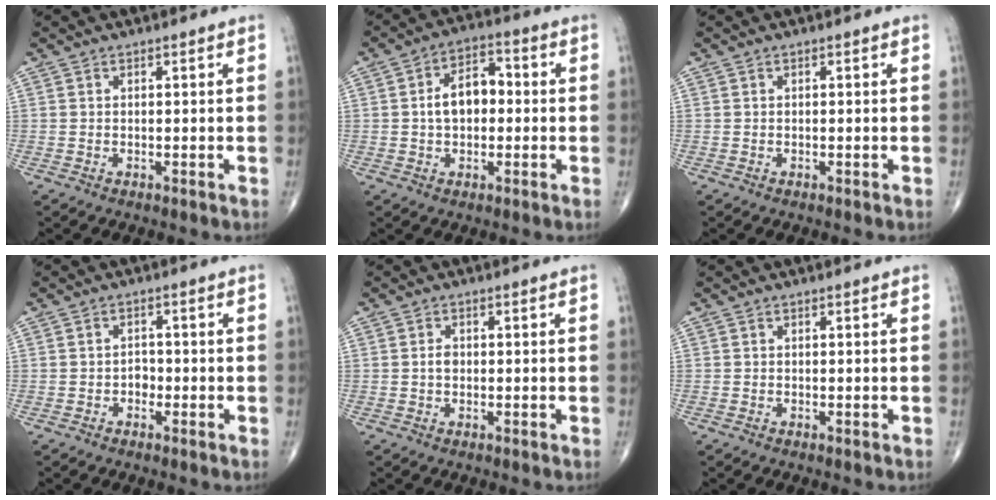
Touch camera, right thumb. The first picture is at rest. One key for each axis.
{"total": 8.3, "fx": 0.1, "fy": 5.3, "fz": 6.4, "tx": -0.089, "ty": 0.027, "tz": -0.008}
{"total": 0.0}
{"total": 2.0, "fx": -0.8, "fy": 1.5, "fz": 1.0, "tx": -0.002, "ty": 0.008, "tz": -0.018}
{"total": 1.5, "fx": -0.1, "fy": 1.1, "fz": 1.0, "tx": -0.015, "ty": 0.003, "tz": -0.003}
{"total": 0.0}